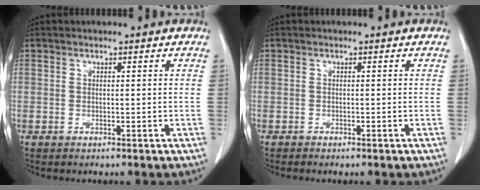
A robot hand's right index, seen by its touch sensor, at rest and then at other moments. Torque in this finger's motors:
{"motor_torque": [-0.06, -0.02, -0.13, -0.01]}